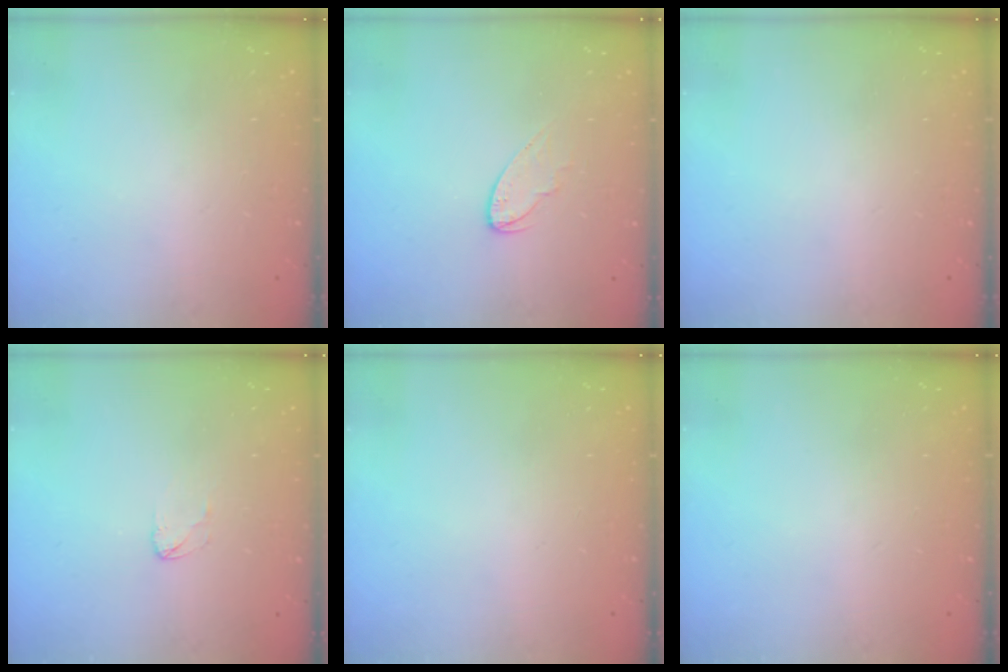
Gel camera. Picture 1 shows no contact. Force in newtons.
{"total": 4.9, "press": 4.9, "slide": 0.3}
{"total": 0.0}
{"total": 2.5, "press": 2.5, "slide": 0.2}
{"total": 0.0}
{"total": 0.0}